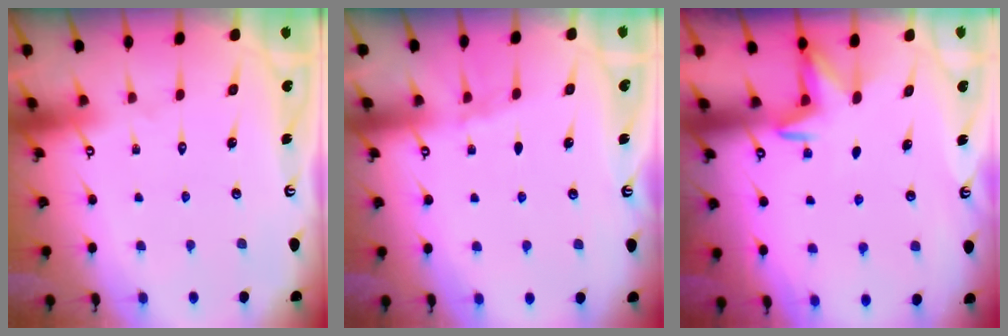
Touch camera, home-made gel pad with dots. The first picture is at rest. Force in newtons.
{"total": 1.8, "press": 1.8, "slide": 0.3}
{"total": 3.4, "press": 3.3, "slide": 0.7}